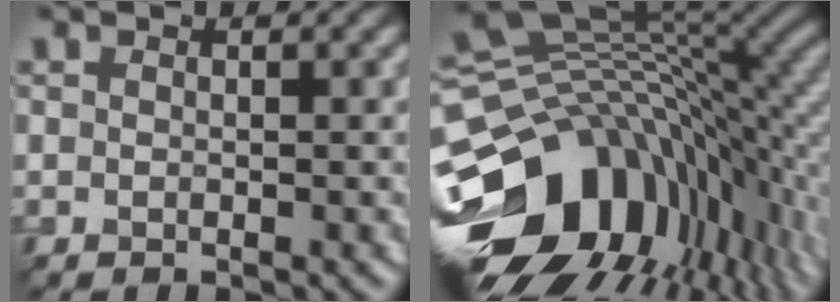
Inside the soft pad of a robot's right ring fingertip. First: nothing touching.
{"total": 15.2, "force": [-4.4, 10.1, 10.5], "torque": [-0.200, 0.007, -0.078]}